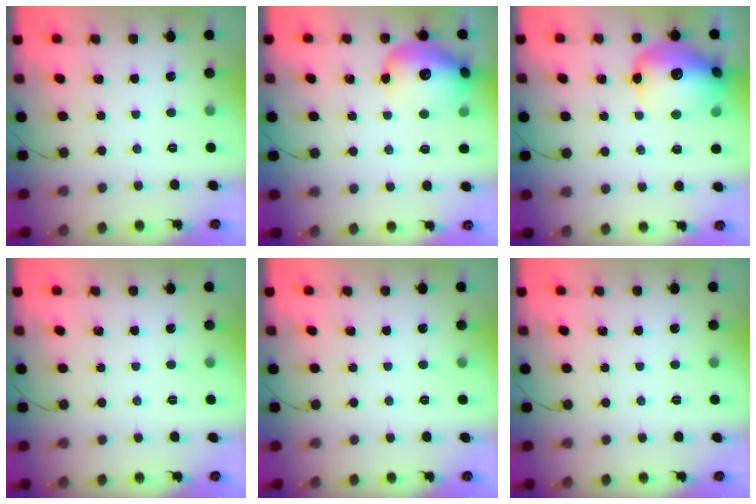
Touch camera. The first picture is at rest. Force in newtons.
{"total": 17.7, "press": 17.6, "slide": 2.0}
{"total": 18.7, "press": 18.5, "slide": 2.3}
{"total": 0.0}
{"total": 0.0}
{"total": 0.0}